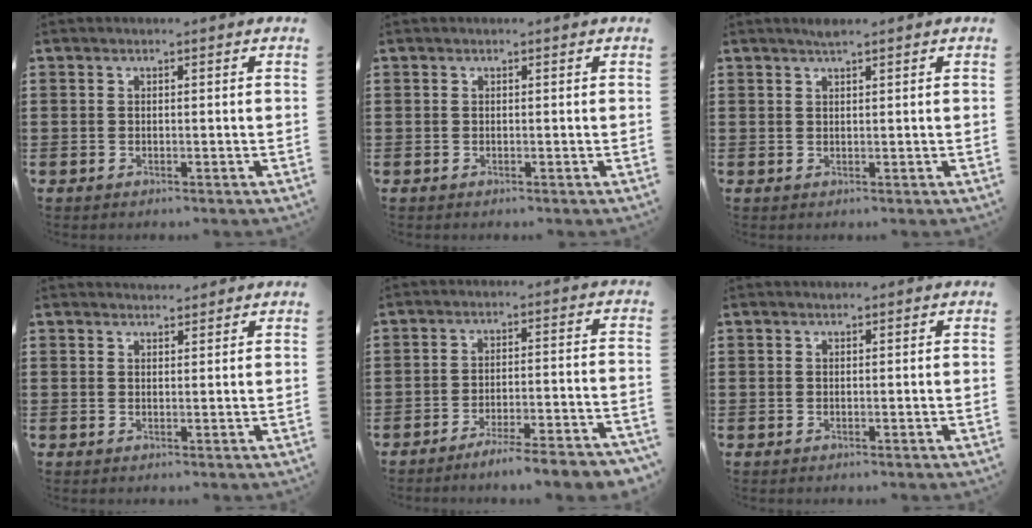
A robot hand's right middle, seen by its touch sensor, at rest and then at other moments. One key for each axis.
{"total": 0.0}
{"total": 1.1, "fx": 1.0, "fy": 0.1, "fz": 0.5, "tx": -0.013, "ty": -0.001, "tz": 0.018}
{"total": 1.7, "fx": 1.6, "fy": 0.3, "fz": 0.0, "tx": 0.004, "ty": 0.001, "tz": 0.030}
{"total": 5.3, "fx": -4.8, "fy": -0.5, "fz": 2.2, "tx": -0.031, "ty": -0.012, "tz": -0.089}
{"total": 0.0}